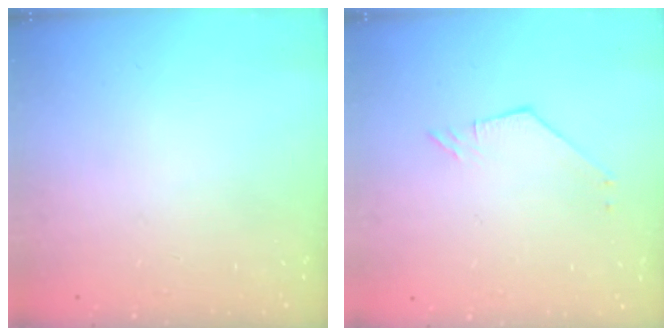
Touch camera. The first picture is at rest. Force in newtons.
{"total": 2.0, "press": 2.0, "slide": 0.1}